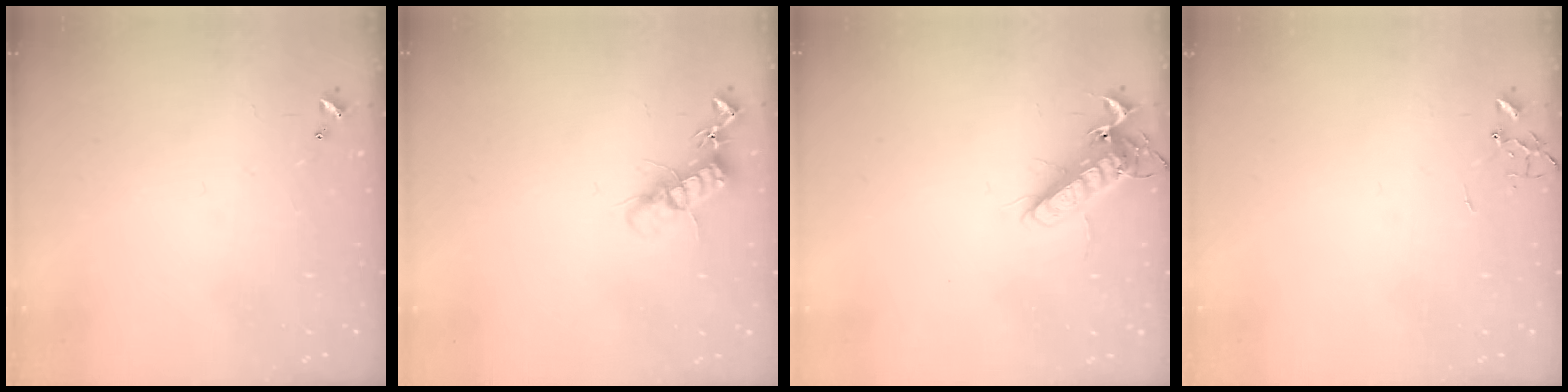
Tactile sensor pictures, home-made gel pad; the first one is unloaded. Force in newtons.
{"total": 12.5, "press": 12.5, "slide": 0.4}
{"total": 12.9, "press": 12.8, "slide": 1.7}
{"total": 0.0}